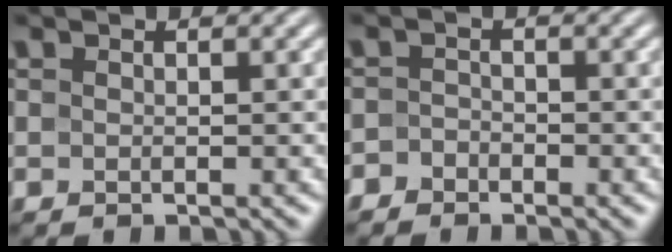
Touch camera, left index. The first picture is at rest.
{"total": 1.4, "force": [-1.2, 0.8, -0.1], "torque": [0.005, 0.005, -0.025]}